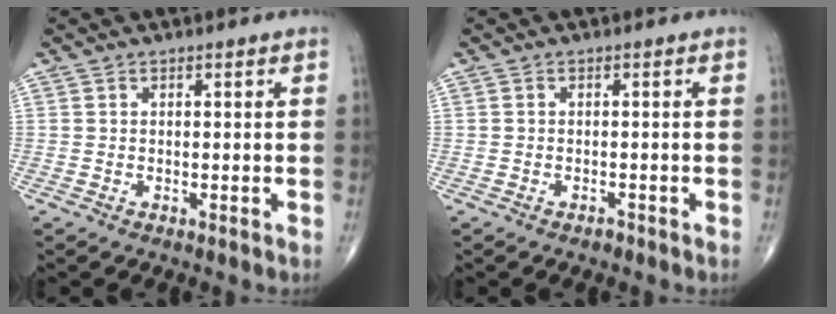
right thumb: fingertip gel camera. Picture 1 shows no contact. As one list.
[{"total": 0.8, "force": [-0.6, 0.4, 0.2], "torque": [-0.004, 0.000, -0.012]}]